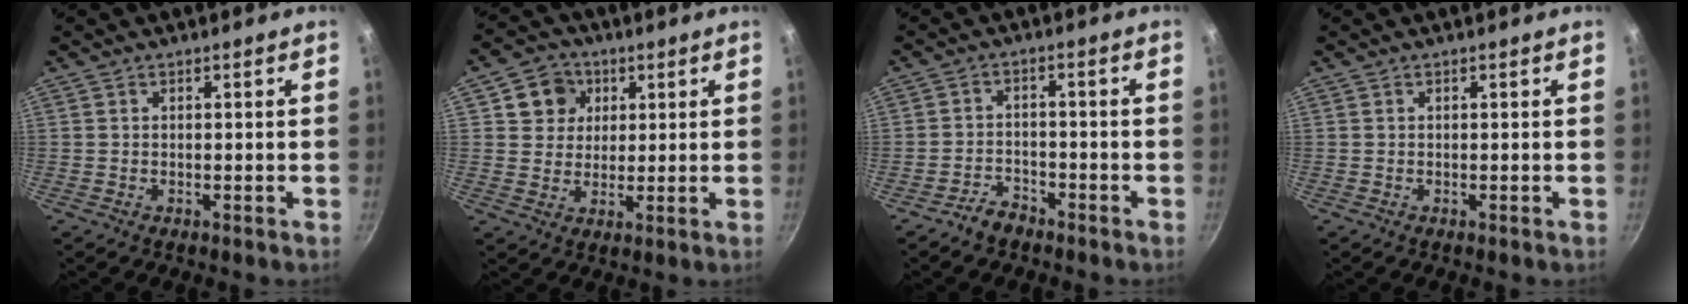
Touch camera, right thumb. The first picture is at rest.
{"total": 7.3, "force": [2.7, 6.4, 2.1], "torque": [0.005, 0.003, 0.040]}
{"total": 3.7, "force": [-3.1, 1.9, 1.0], "torque": [-0.011, 0.035, -0.053]}
{"total": 0.0}